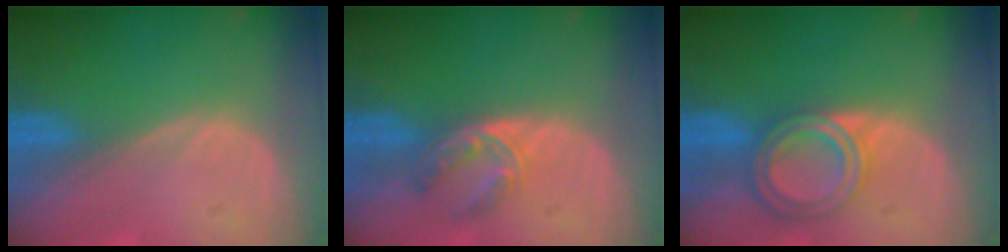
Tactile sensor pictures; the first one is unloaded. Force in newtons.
{"total": 5.7, "press": 4.5, "slide": 3.4}
{"total": 6.8, "press": 6.0, "slide": 3.2}